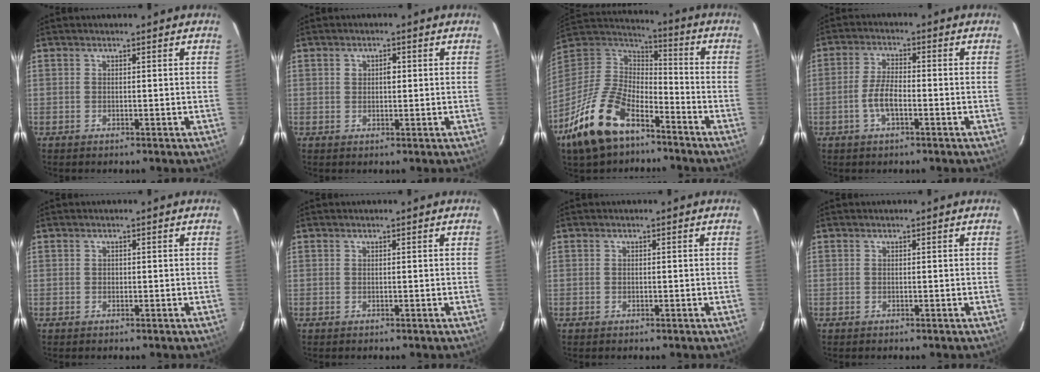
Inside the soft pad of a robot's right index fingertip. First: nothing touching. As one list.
[{"total": 1.9, "force": [0.3, 1.4, 1.3], "torque": [-0.020, 0.007, 0.004]}, {"total": 20.2, "force": [-12.1, 10.2, 12.6], "torque": [-0.281, -0.014, -0.225]}, {"total": 5.0, "force": [-1.8, 1.7, 4.3], "torque": [-0.093, 0.004, -0.035]}, {"total": 0.5, "force": [-0.1, 0.5, 0.0], "torque": [0.004, -0.001, -0.003]}, {"total": 0.0}, {"total": 0.0}, {"total": 0.0}]